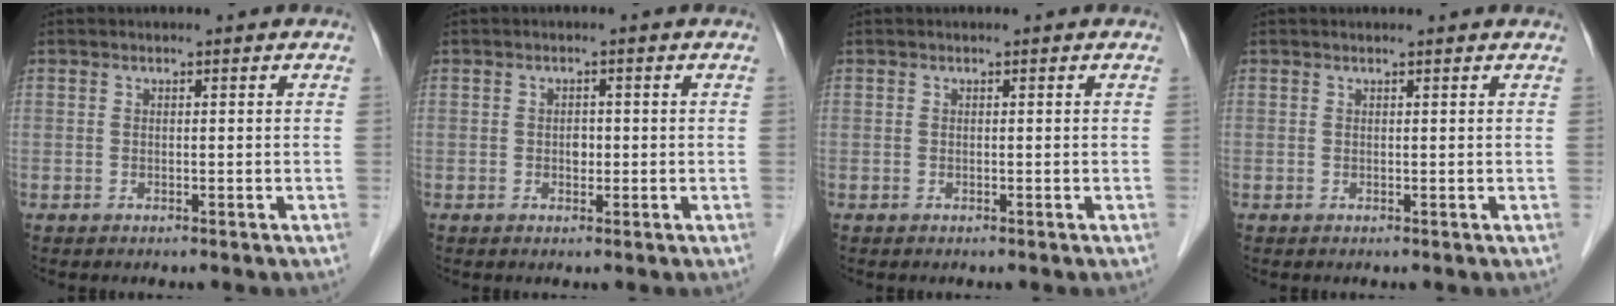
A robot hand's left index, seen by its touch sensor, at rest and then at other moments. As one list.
[{"total": 1.3, "force": [-0.2, 1.0, 0.9], "torque": [-0.014, 0.003, -0.001]}, {"total": 0.0}, {"total": 1.5, "force": [1.5, 0.1, 0.4], "torque": [-0.013, 0.010, 0.017]}]